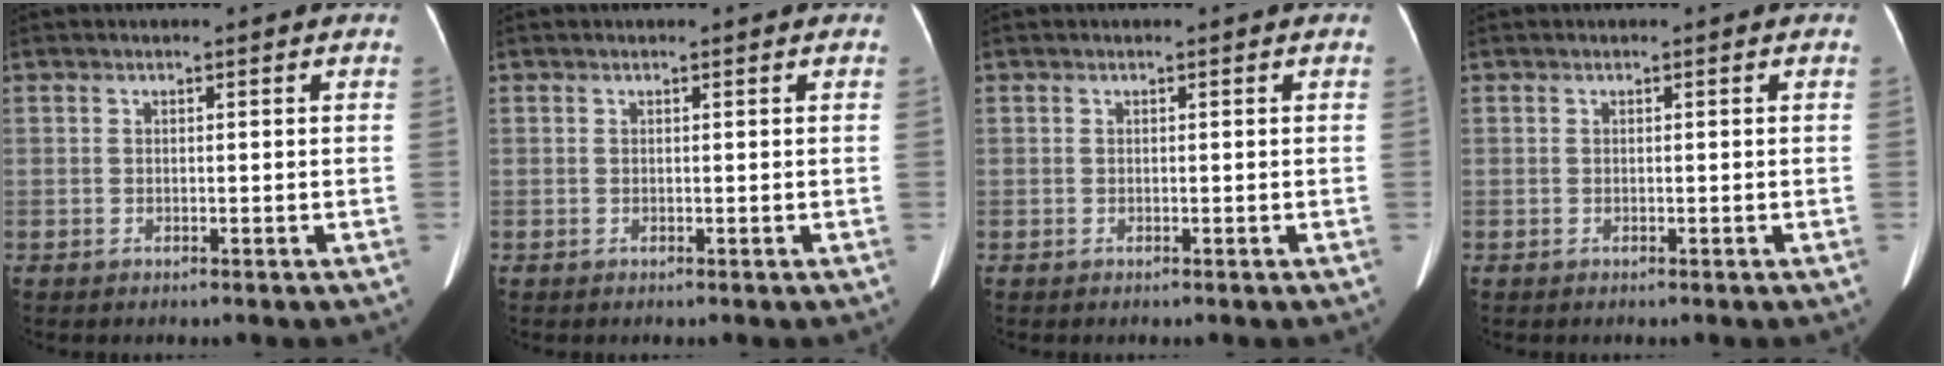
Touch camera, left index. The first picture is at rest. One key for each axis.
{"total": 0.8, "fx": 0.8, "fy": 0.1, "fz": 0.3, "tx": -0.012, "ty": 0.008, "tz": 0.008}
{"total": 0.0}
{"total": 0.0}